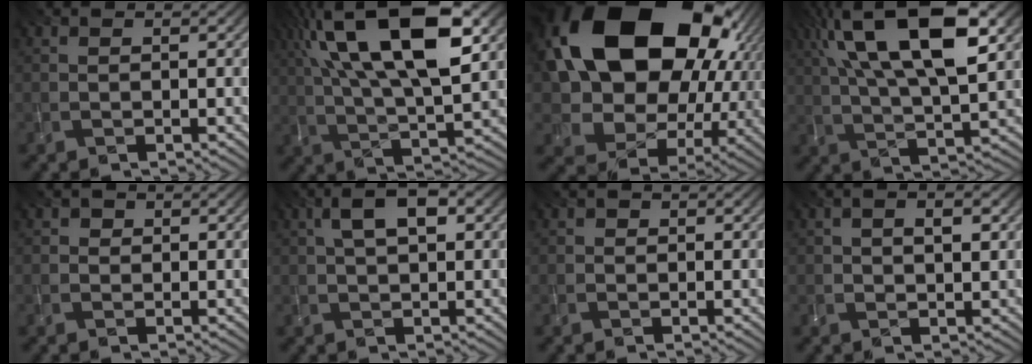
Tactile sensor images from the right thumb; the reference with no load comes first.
{"total": 18.7, "force": [7.3, 7.4, 15.6], "torque": [-0.308, 0.036, 0.111]}
{"total": 22.4, "force": [6.0, 16.8, 13.6], "torque": [-0.316, -0.011, 0.148]}
{"total": 17.0, "force": [6.6, 6.5, 14.3], "torque": [-0.286, 0.027, 0.102]}
{"total": 0.9, "force": [0.1, 0.9, 0.1], "torque": [0.004, -0.002, 0.000]}
{"total": 5.4, "force": [1.6, 2.3, 4.6], "torque": [-0.086, 0.008, 0.025]}
{"total": 0.6, "force": [-0.1, 0.6, 0.0], "torque": [0.004, -0.002, -0.003]}
{"total": 3.1, "force": [0.8, 1.5, 2.6], "torque": [-0.040, -0.002, 0.015]}